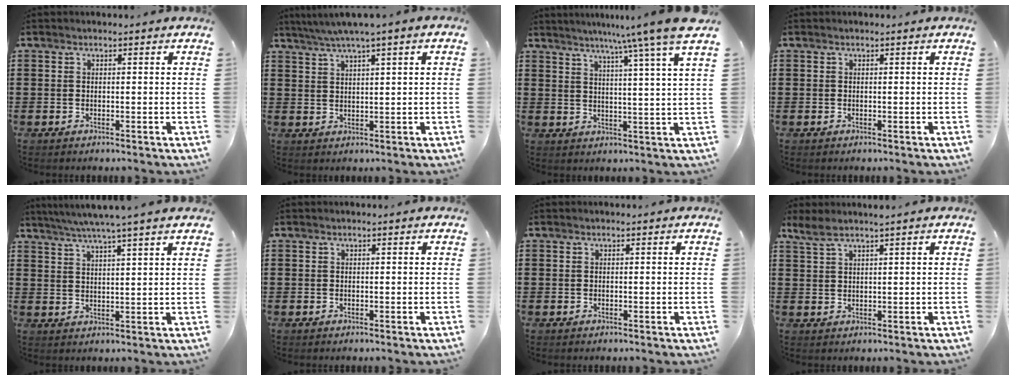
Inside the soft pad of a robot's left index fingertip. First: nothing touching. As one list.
[{"total": 3.2, "force": [2.1, -0.3, 2.4], "torque": [-0.050, -0.003, 0.037]}, {"total": 8.0, "force": [6.2, -1.5, 4.8], "torque": [-0.107, -0.030, 0.099]}, {"total": 0.0}, {"total": 4.7, "force": [3.9, -0.7, 2.5], "torque": [-0.060, -0.017, 0.067]}, {"total": 0.0}, {"total": 0.0}, {"total": 2.6, "force": [2.0, 0.1, 1.7], "torque": [-0.038, 0.001, 0.038]}]